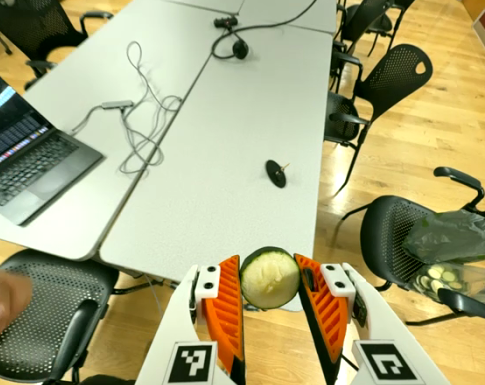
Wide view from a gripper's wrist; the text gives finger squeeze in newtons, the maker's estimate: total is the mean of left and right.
{"total": 8.2, "left": 8.0, "right": 8.3}